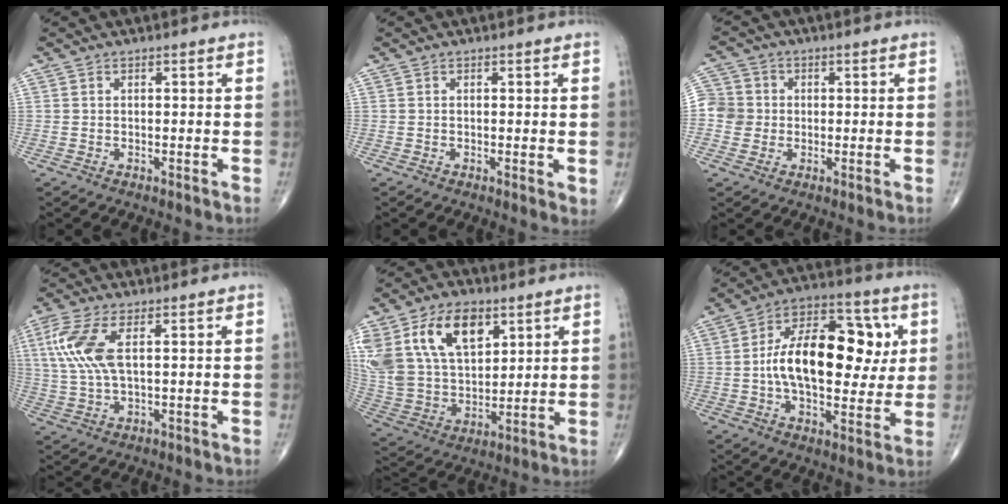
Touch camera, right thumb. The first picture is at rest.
{"total": 1.5, "force": [0.2, 0.4, 1.4], "torque": [-0.024, -0.007, 0.001]}
{"total": 6.1, "force": [-0.2, 6.0, 1.0], "torque": [0.002, 0.010, -0.011]}
{"total": 9.9, "force": [2.7, 3.9, 8.6], "torque": [-0.219, 0.001, 0.056]}
{"total": 22.3, "force": [10.2, 13.7, 14.4], "torque": [-0.283, -0.007, 0.200]}
{"total": 20.3, "force": [1.8, 11.3, 16.8], "torque": [-0.239, 0.019, 0.024]}